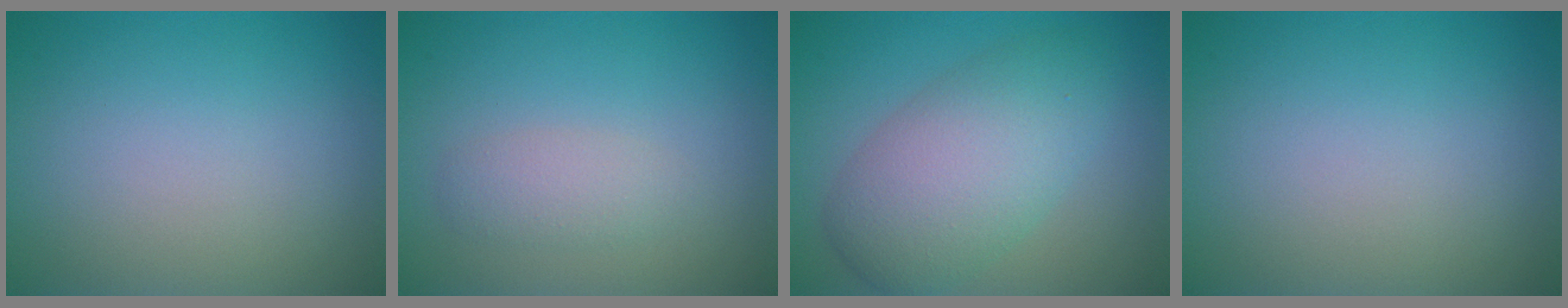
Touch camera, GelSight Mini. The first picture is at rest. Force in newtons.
{"total": 1.9, "press": 1.9, "slide": 0.1}
{"total": 6.8, "press": 6.8, "slide": 0.3}
{"total": 0.0}